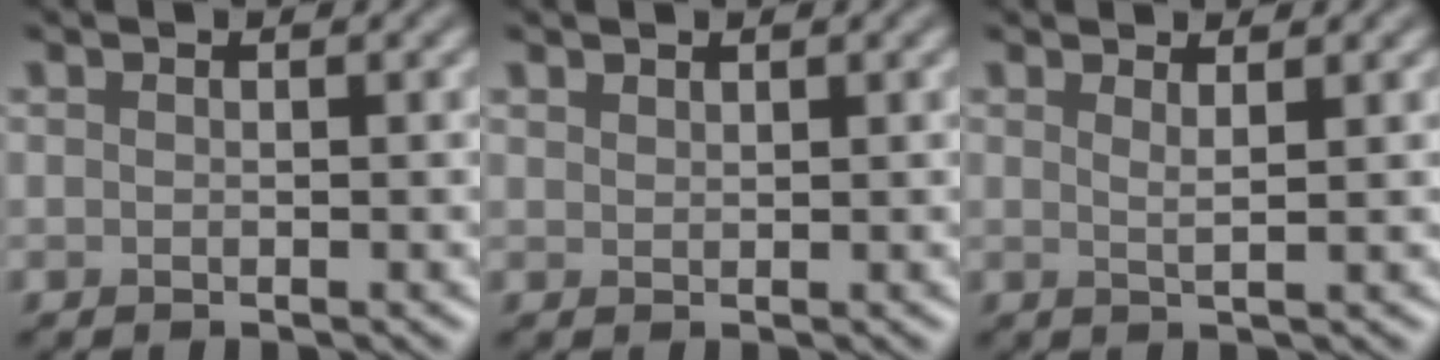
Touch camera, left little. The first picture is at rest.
{"total": 0.8, "force": [0.7, 0.2, 0.1], "torque": [-0.002, -0.001, 0.017]}
{"total": 1.5, "force": [1.0, 0.4, 1.1], "torque": [-0.011, -0.001, 0.009]}